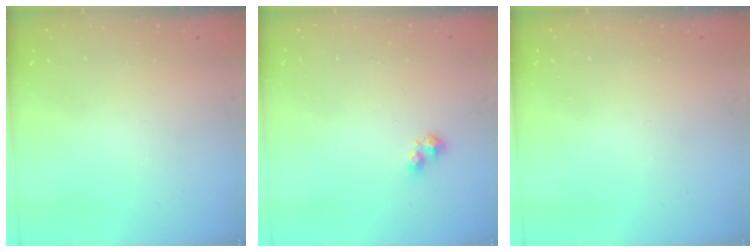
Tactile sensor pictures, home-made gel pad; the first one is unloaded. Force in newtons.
{"total": 2.8, "press": 2.8, "slide": 0.4}
{"total": 0.0}